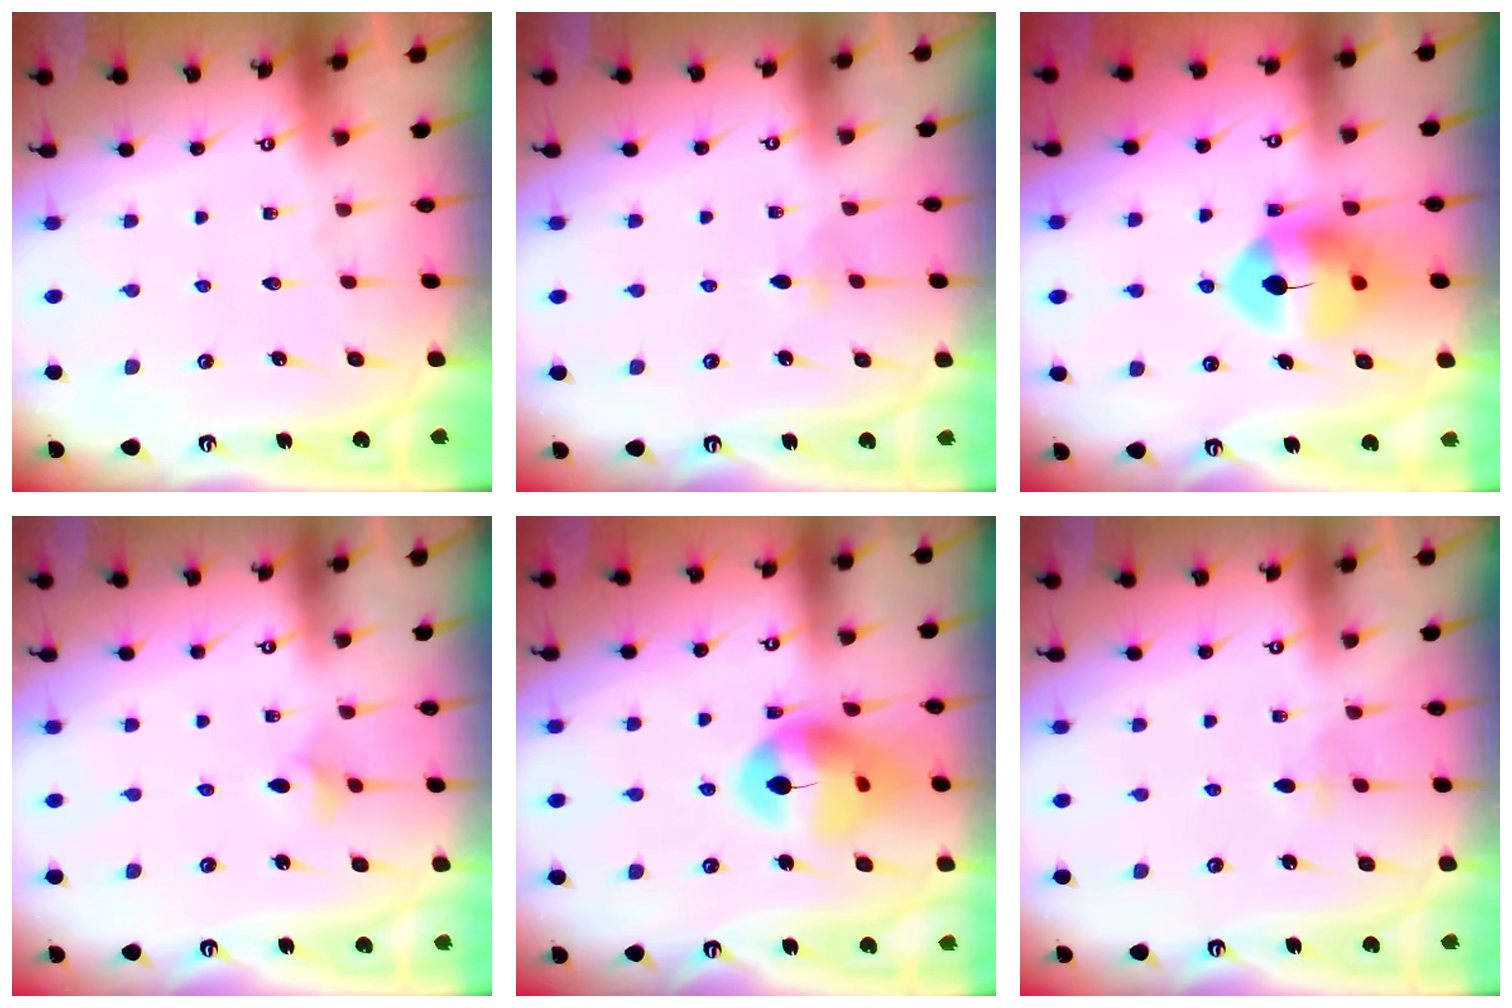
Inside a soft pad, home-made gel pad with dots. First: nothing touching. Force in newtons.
{"total": 2.8, "press": 2.7, "slide": 0.6}
{"total": 11.2, "press": 11.0, "slide": 1.6}
{"total": 3.1, "press": 3.0, "slide": 0.6}
{"total": 15.3, "press": 15.2, "slide": 1.6}
{"total": 2.8, "press": 2.7, "slide": 0.6}